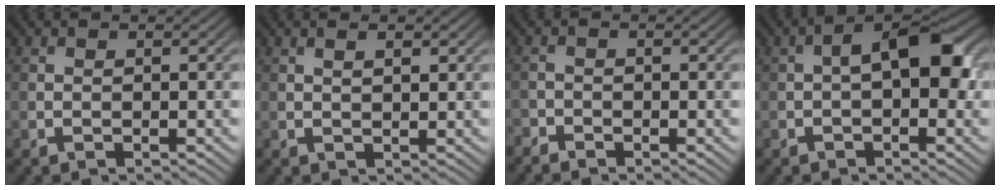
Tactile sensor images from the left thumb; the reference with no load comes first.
{"total": 1.7, "force": [1.0, 0.6, 1.3], "torque": [-0.018, -0.007, 0.024]}
{"total": 1.6, "force": [-1.5, 0.5, 0.1], "torque": [-0.003, -0.004, -0.037]}
{"total": 6.8, "force": [0.1, 3.2, 6.0], "torque": [-0.085, 0.016, -0.008]}